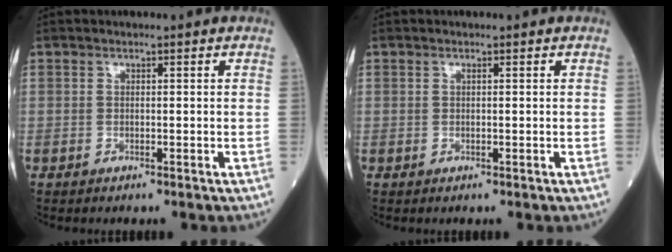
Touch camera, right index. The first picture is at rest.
{"total": 0.0}